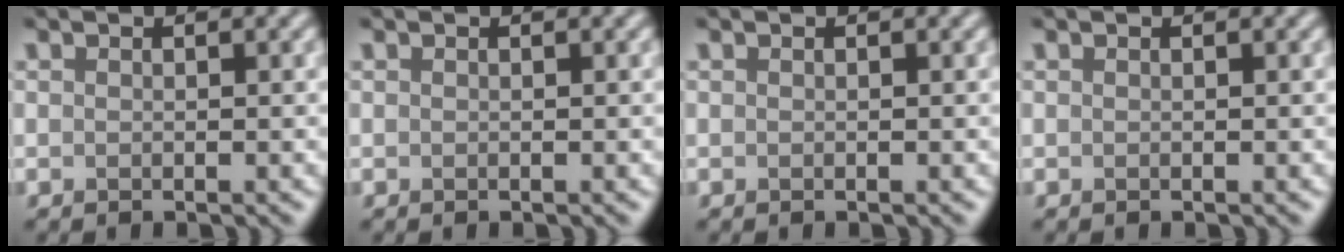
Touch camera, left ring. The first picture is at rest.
{"total": 0.0}
{"total": 0.0}
{"total": 0.0}